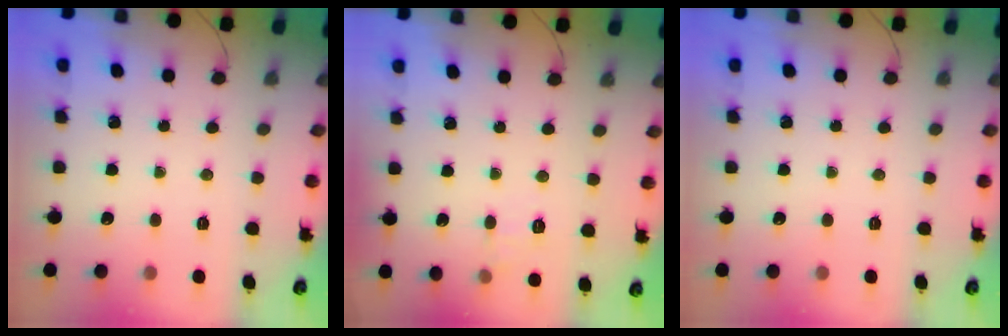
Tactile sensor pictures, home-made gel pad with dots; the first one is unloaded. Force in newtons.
{"total": 6.2, "press": 6.0, "slide": 1.5}
{"total": 0.0}